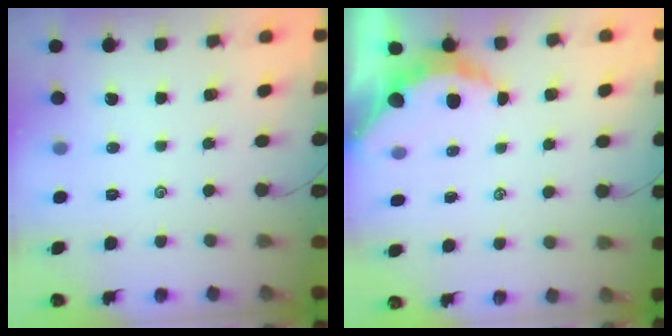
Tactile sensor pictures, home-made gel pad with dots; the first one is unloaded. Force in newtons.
{"total": 5.0, "press": 5.0, "slide": 0.5}